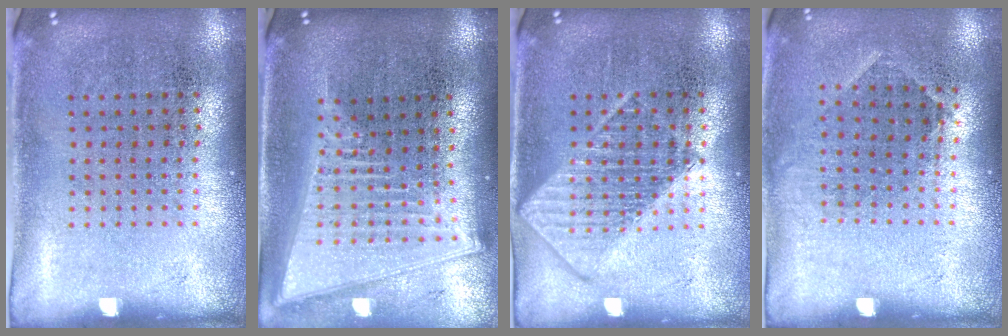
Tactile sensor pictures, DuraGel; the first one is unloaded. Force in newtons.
{"total": 2.1, "press": 1.8, "slide": 1.2}
{"total": 2.7, "press": 2.7, "slide": 0.4}
{"total": 0.9, "press": 0.6, "slide": 0.6}